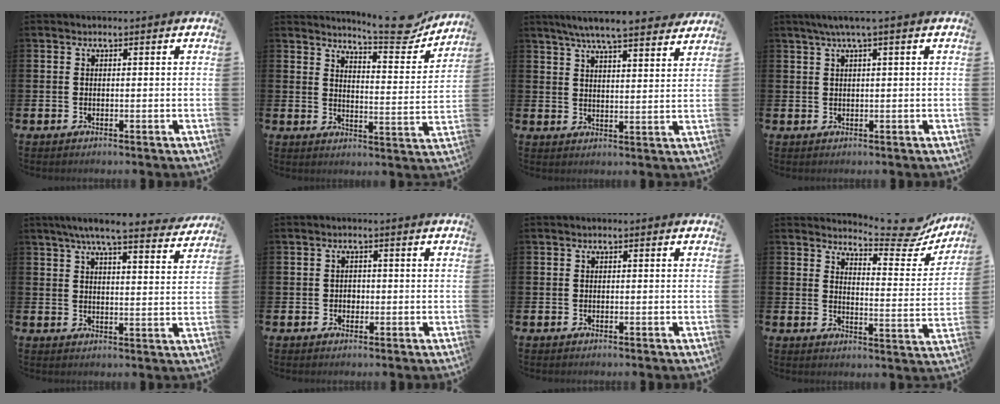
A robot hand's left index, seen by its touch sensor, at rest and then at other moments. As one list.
[{"total": 8.0, "force": [7.6, 0.9, 2.5], "torque": [-0.042, -0.053, 0.130]}, {"total": 7.1, "force": [6.6, 0.3, 2.5], "torque": [-0.055, -0.034, 0.115]}, {"total": 2.4, "force": [1.4, -0.2, 1.9], "torque": [-0.042, 0.002, 0.025]}, {"total": 7.0, "force": [6.3, 0.5, 3.0], "torque": [-0.064, -0.030, 0.107]}, {"total": 1.3, "force": [-0.2, 1.2, 0.5], "torque": [0.002, 0.002, -0.008]}, {"total": 0.0}, {"total": 7.7, "force": [7.3, 1.0, 2.1], "torque": [-0.038, -0.057, 0.125]}]